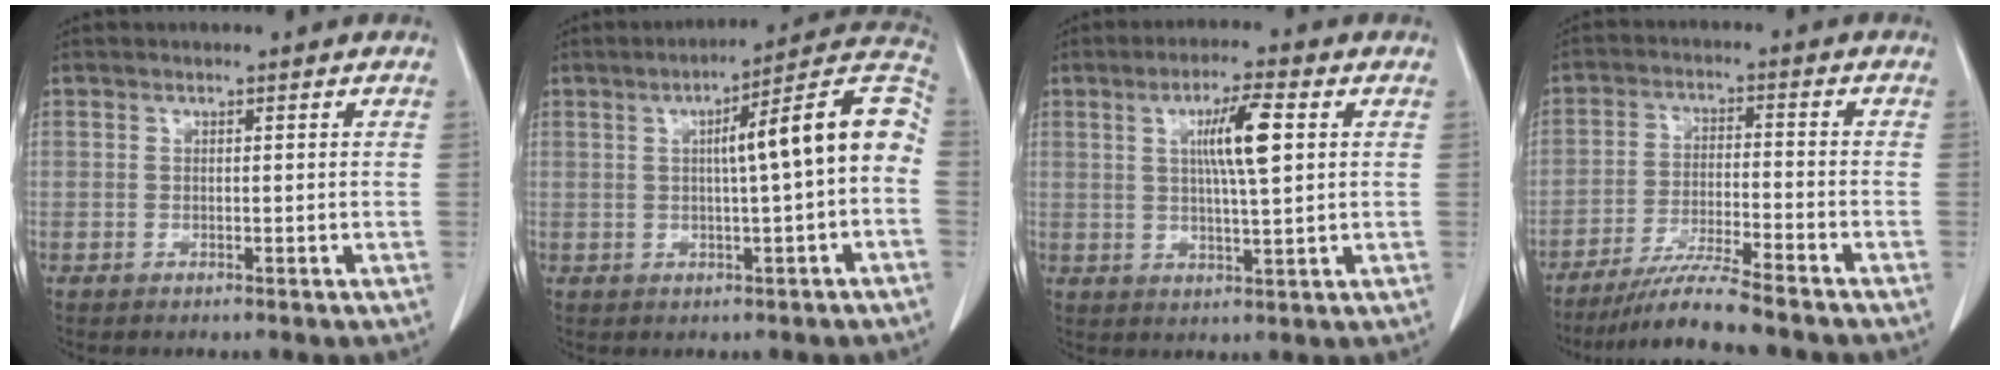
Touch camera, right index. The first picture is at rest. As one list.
[{"total": 12.4, "force": [0.5, 0.6, 12.4], "torque": [-0.166, 0.037, 0.002]}, {"total": 7.6, "force": [1.9, 0.4, 7.4], "torque": [-0.130, 0.002, 0.033]}, {"total": 8.7, "force": [-7.5, -0.8, 4.3], "torque": [-0.074, -0.023, -0.132]}]